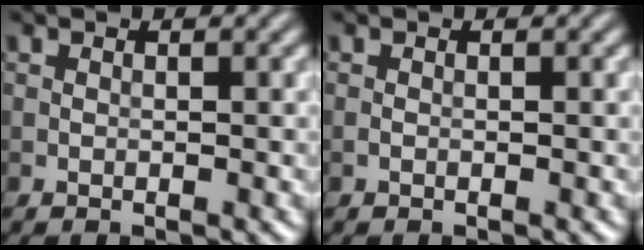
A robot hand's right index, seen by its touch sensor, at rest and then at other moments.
{"total": 0.0}